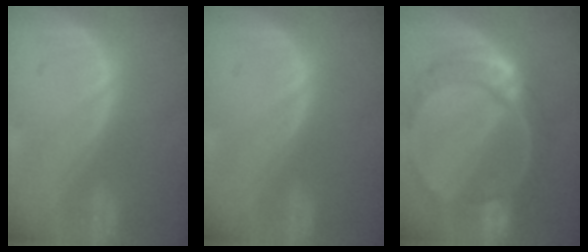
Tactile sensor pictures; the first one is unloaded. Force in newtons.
{"total": 0.0}
{"total": 10.7, "press": 9.0, "slide": 5.7}